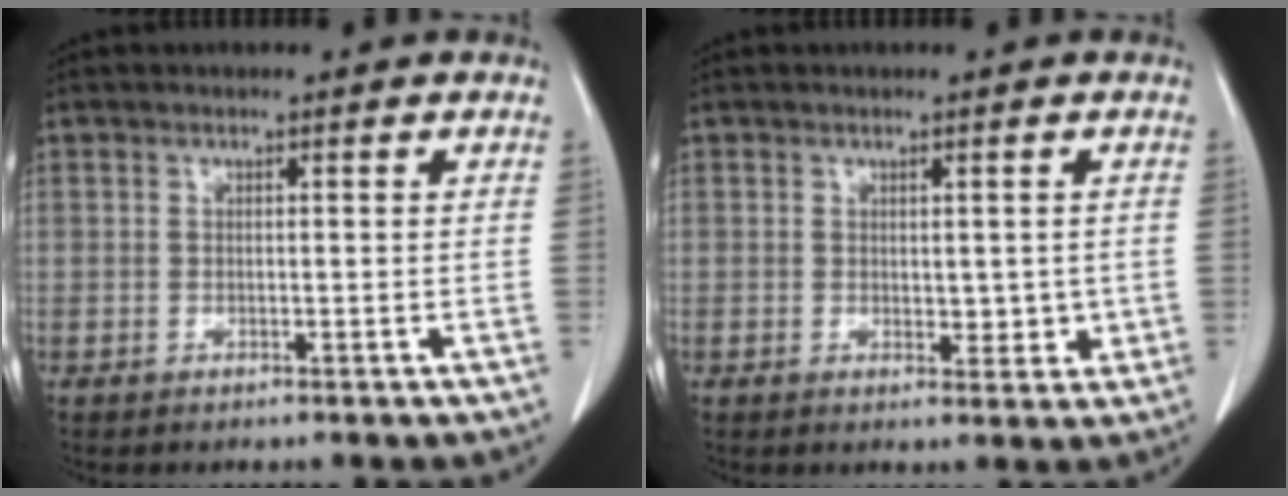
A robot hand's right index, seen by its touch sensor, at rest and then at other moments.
{"total": 3.0, "force": [0.1, 1.9, 2.3], "torque": [-0.022, -0.006, 0.008]}